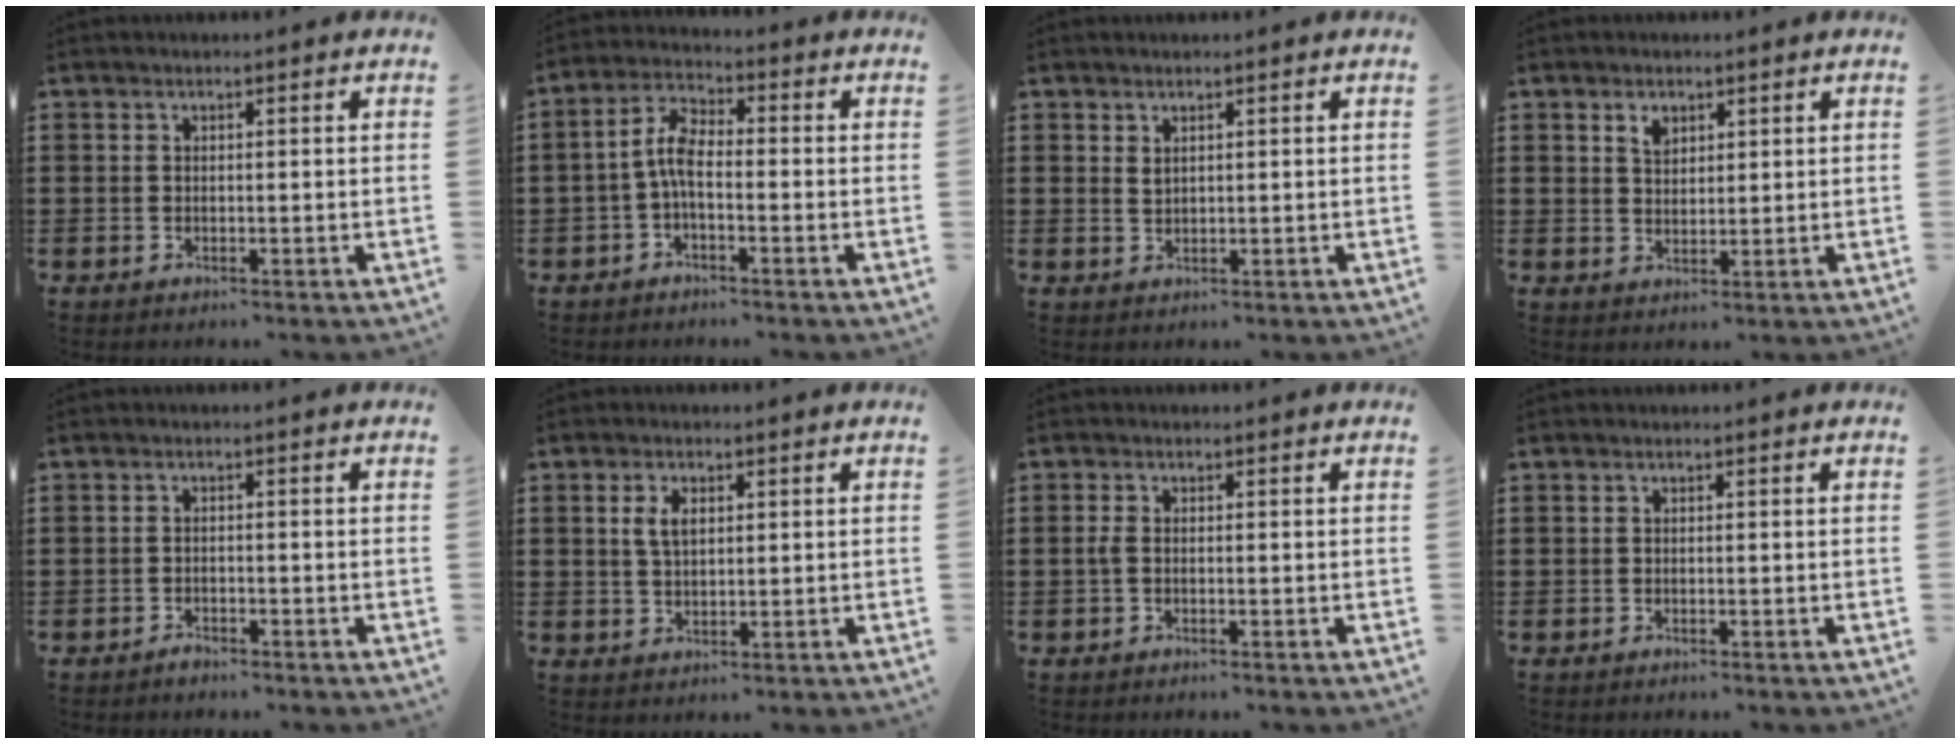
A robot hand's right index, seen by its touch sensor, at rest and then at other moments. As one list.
[{"total": 5.4, "force": [-1.2, 2.1, 4.8], "torque": [-0.109, 0.005, -0.029]}, {"total": 1.4, "force": [1.1, 0.7, 0.5], "torque": [-0.012, 0.003, 0.021]}, {"total": 2.5, "force": [1.6, 1.5, 1.2], "torque": [-0.020, 0.000, 0.029]}, {"total": 1.0, "force": [-0.9, 0.3, 0.2], "torque": [-0.007, 0.000, -0.020]}, {"total": 3.3, "force": [1.1, 1.8, 2.6], "torque": [-0.057, 0.009, 0.018]}, {"total": 1.4, "force": [-0.2, 0.5, 1.3], "torque": [-0.032, -0.001, -0.008]}, {"total": 0.0}]